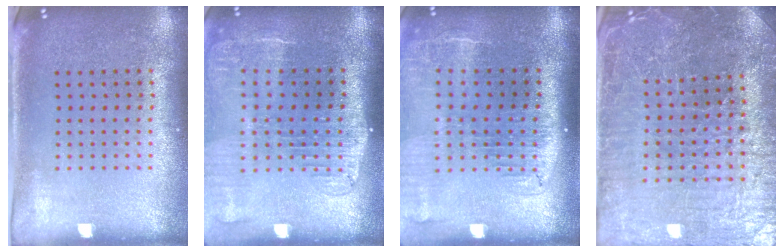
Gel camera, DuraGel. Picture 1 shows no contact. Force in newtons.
{"total": 2.2, "press": 1.8, "slide": 1.2}
{"total": 2.2, "press": 1.8, "slide": 1.3}
{"total": 4.2, "press": 4.1, "slide": 0.9}